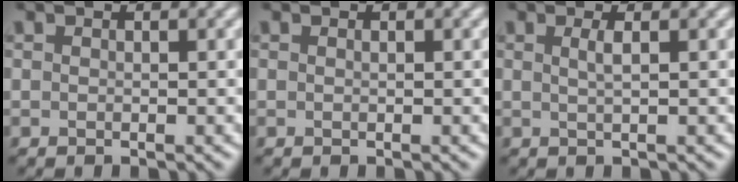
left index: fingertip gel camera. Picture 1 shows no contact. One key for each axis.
{"total": 0.0}
{"total": 1.4, "fx": 0.4, "fy": 0.4, "fz": 1.3, "tx": -0.019, "ty": 0.002, "tz": 0.003}